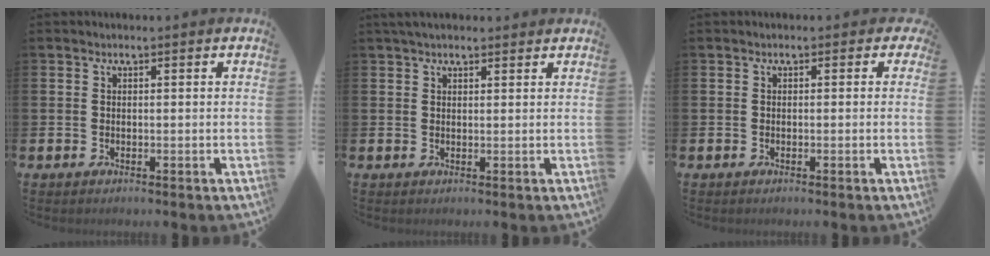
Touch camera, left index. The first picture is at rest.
{"total": 2.3, "force": [2.0, 0.8, 0.8], "torque": [-0.007, -0.001, 0.035]}
{"total": 1.0, "force": [-0.4, 0.8, 0.4], "torque": [-0.007, 0.008, -0.011]}